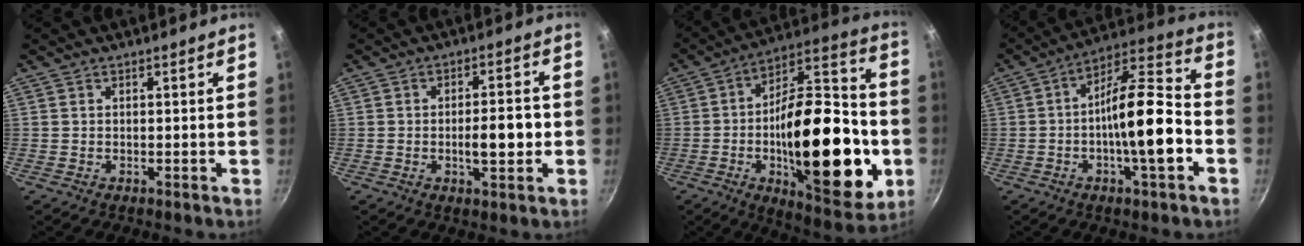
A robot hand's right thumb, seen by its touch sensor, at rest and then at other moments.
{"total": 7.0, "force": [-1.2, 2.8, 6.4], "torque": [-0.078, 0.015, -0.017]}
{"total": 32.2, "force": [-6.4, 13.9, 28.3], "torque": [-0.395, 0.028, -0.092]}
{"total": 16.4, "force": [-3.9, 4.9, 15.1], "torque": [-0.224, 0.047, -0.072]}